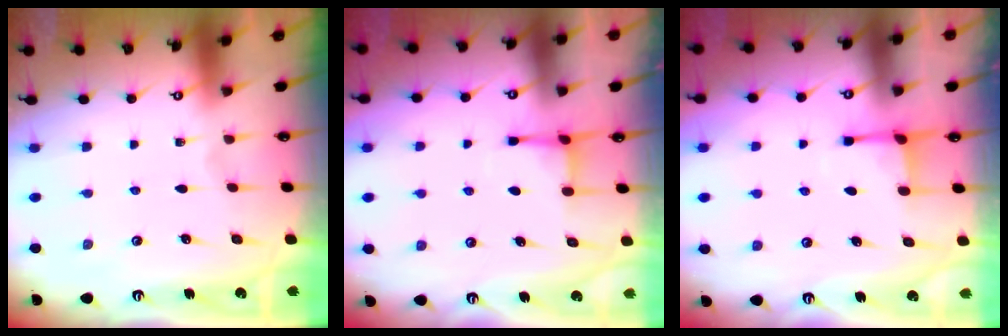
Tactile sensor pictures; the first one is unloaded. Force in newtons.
{"total": 2.9, "press": 2.9, "slide": 0.4}
{"total": 2.2, "press": 2.1, "slide": 0.7}